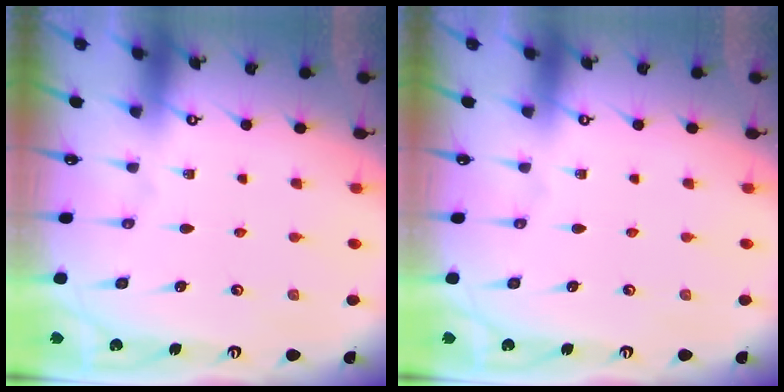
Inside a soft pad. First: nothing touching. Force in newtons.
{"total": 0.0}